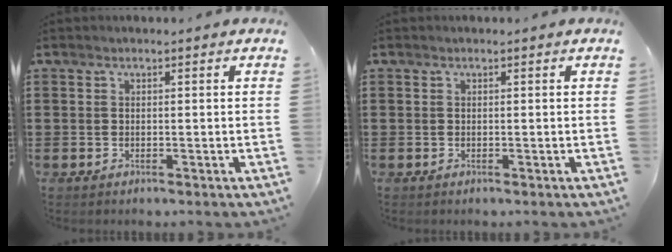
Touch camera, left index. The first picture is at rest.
{"total": 0.0}